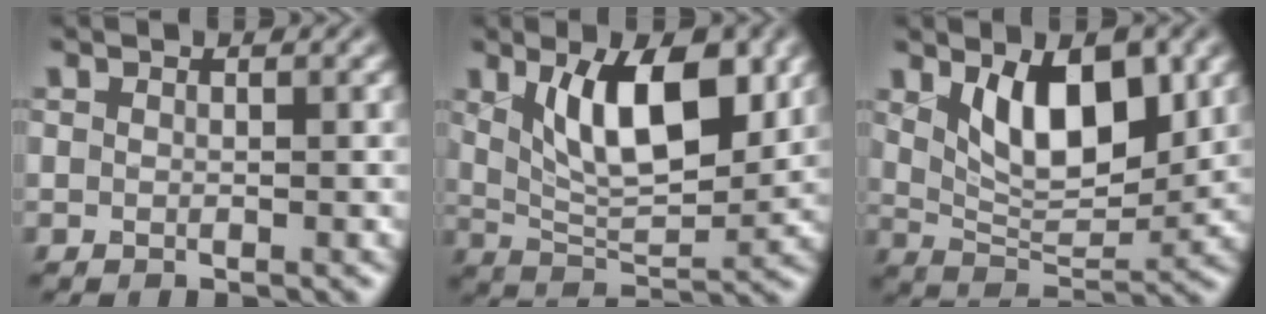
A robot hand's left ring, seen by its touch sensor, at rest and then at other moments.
{"total": 8.3, "force": [2.8, 3.5, 7.1], "torque": [-0.118, -0.007, 0.052]}
{"total": 7.4, "force": [2.6, 3.5, 6.0], "torque": [-0.101, -0.009, 0.050]}